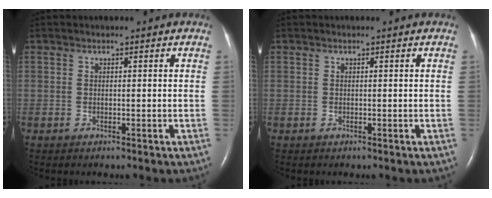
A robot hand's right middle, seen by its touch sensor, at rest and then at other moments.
{"total": 0.0}